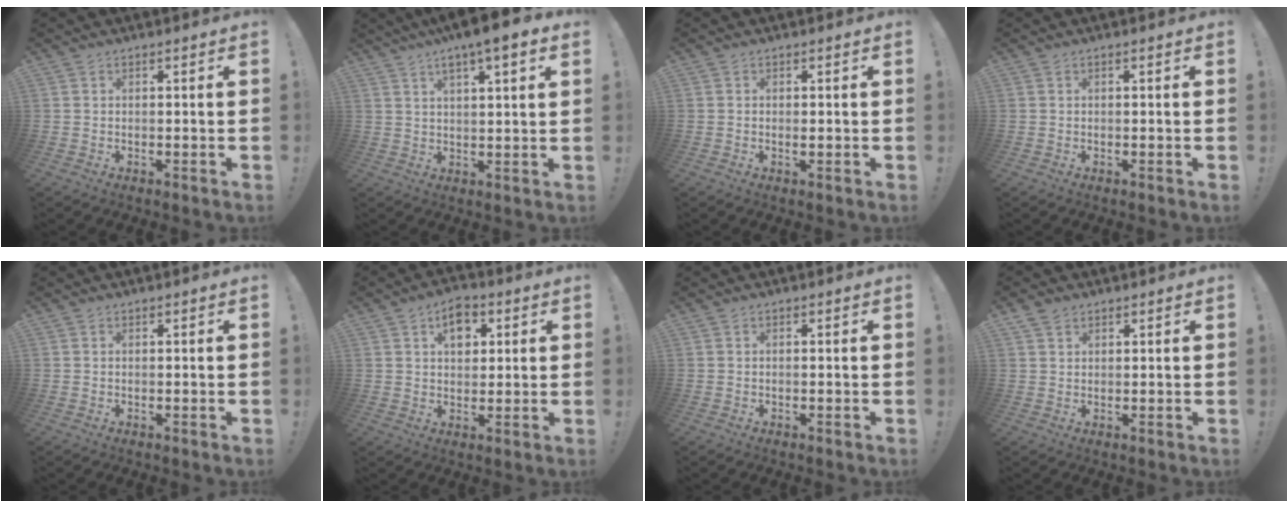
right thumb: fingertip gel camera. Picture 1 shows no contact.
{"total": 7.4, "force": [4.5, 1.1, 5.8], "torque": [-0.086, -0.027, 0.073]}
{"total": 0.7, "force": [-0.1, 0.4, 0.6], "torque": [-0.003, -0.002, -0.003]}
{"total": 0.0}
{"total": 0.0}
{"total": 7.8, "force": [3.0, 5.5, 4.7], "torque": [-0.059, -0.001, 0.051]}
{"total": 0.0}
{"total": 2.8, "force": [2.1, 1.6, 1.0], "torque": [-0.017, -0.005, 0.039]}